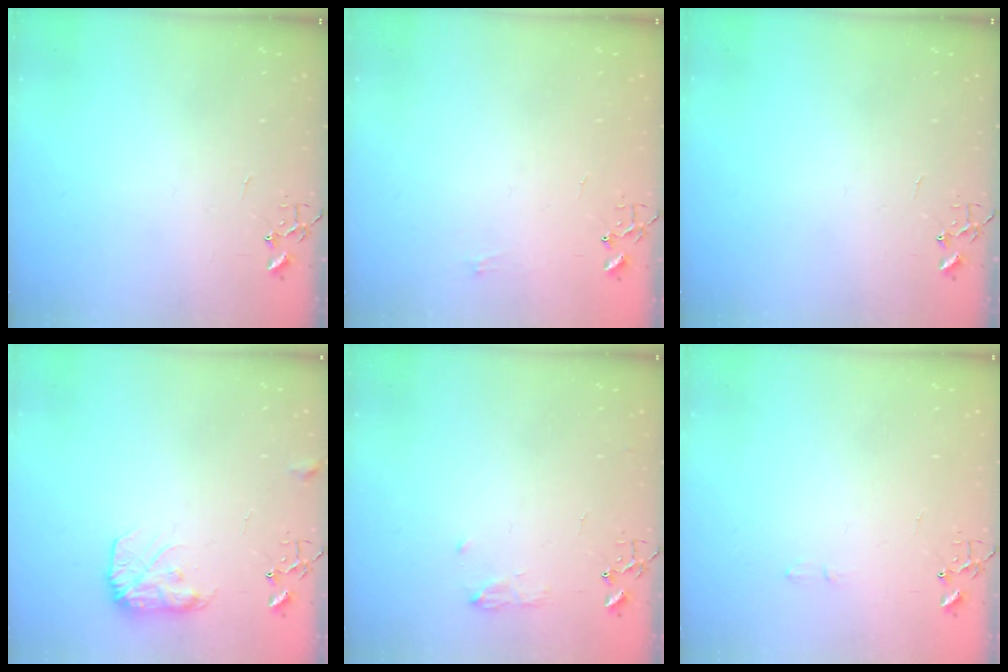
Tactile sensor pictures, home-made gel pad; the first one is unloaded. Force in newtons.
{"total": 5.0, "press": 5.0, "slide": 0.7}
{"total": 0.0}
{"total": 10.8, "press": 10.8, "slide": 0.4}
{"total": 8.4, "press": 8.4, "slide": 0.9}
{"total": 4.5, "press": 4.5, "slide": 0.4}